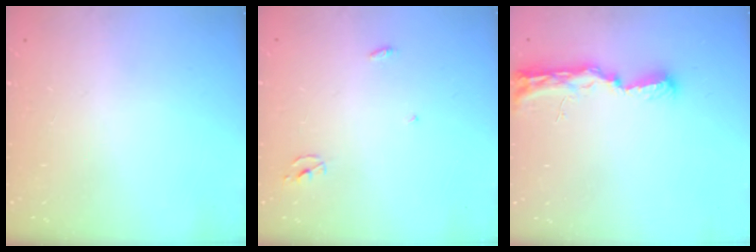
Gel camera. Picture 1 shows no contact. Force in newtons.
{"total": 2.3, "press": 2.3, "slide": 0.1}
{"total": 11.3, "press": 10.0, "slide": 5.1}